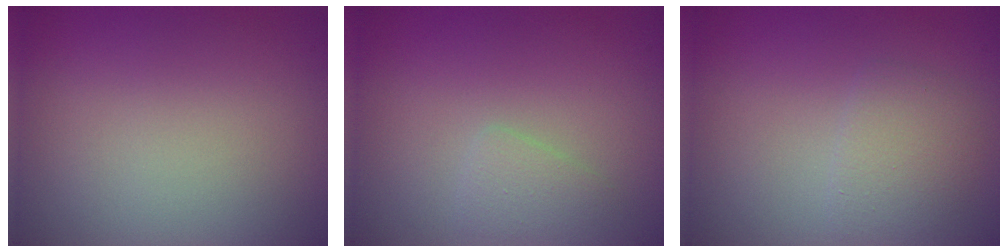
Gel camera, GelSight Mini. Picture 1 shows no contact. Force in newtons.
{"total": 1.2, "press": 1.2, "slide": 0.0}
{"total": 2.2, "press": 2.2, "slide": 0.1}